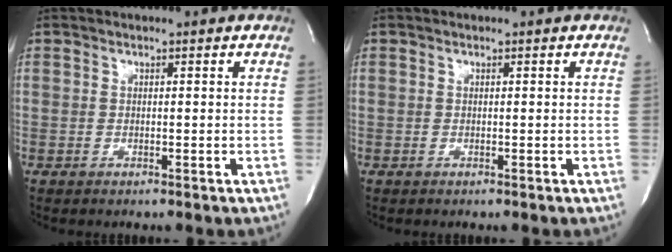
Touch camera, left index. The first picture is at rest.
{"total": 0.0}